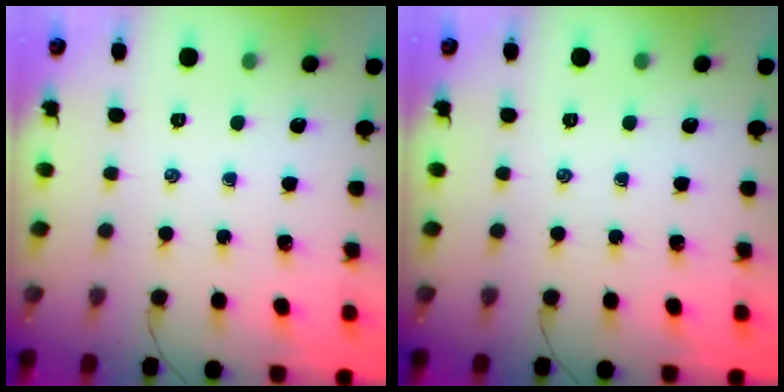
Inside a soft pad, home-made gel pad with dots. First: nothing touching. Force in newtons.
{"total": 0.0}